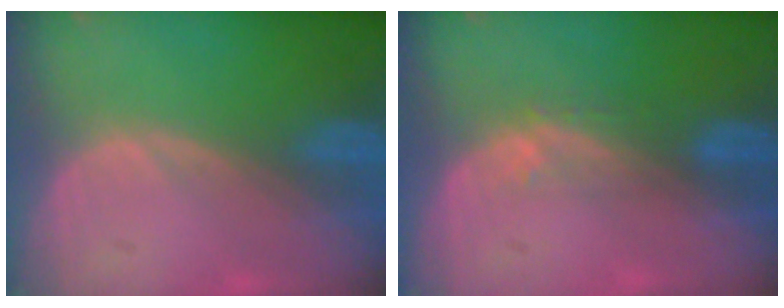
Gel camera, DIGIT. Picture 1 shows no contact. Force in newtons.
{"total": 2.8, "press": 2.1, "slide": 1.7}